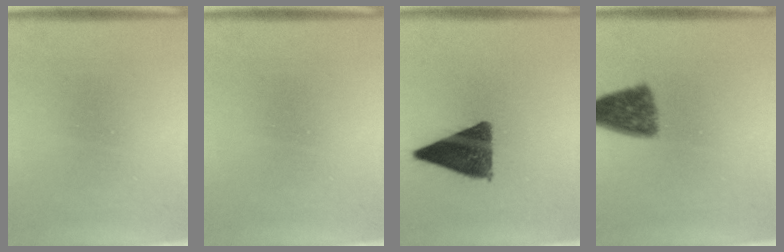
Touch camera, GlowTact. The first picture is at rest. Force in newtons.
{"total": 0.0}
{"total": 11.5}
{"total": 7.2}